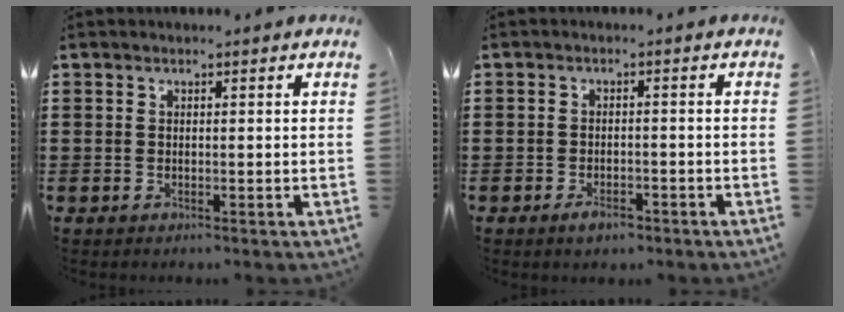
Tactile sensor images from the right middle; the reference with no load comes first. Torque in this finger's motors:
{"motor_torque": [2.10, 0.04, 0.12, 0.07]}